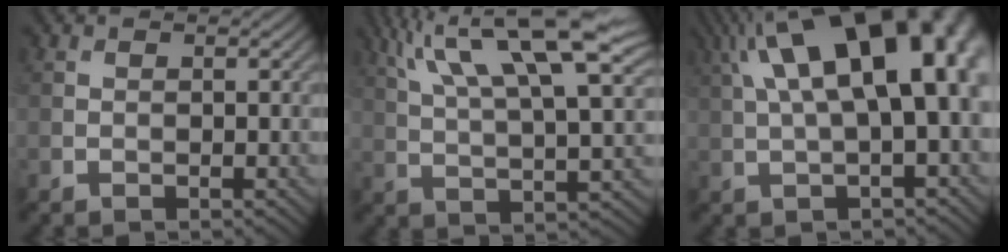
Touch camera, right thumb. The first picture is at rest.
{"total": 16.0, "force": [8.4, 4.6, 12.8], "torque": [-0.221, 0.026, 0.142]}
{"total": 17.6, "force": [4.9, 7.0, 15.3], "torque": [-0.231, 0.060, 0.075]}